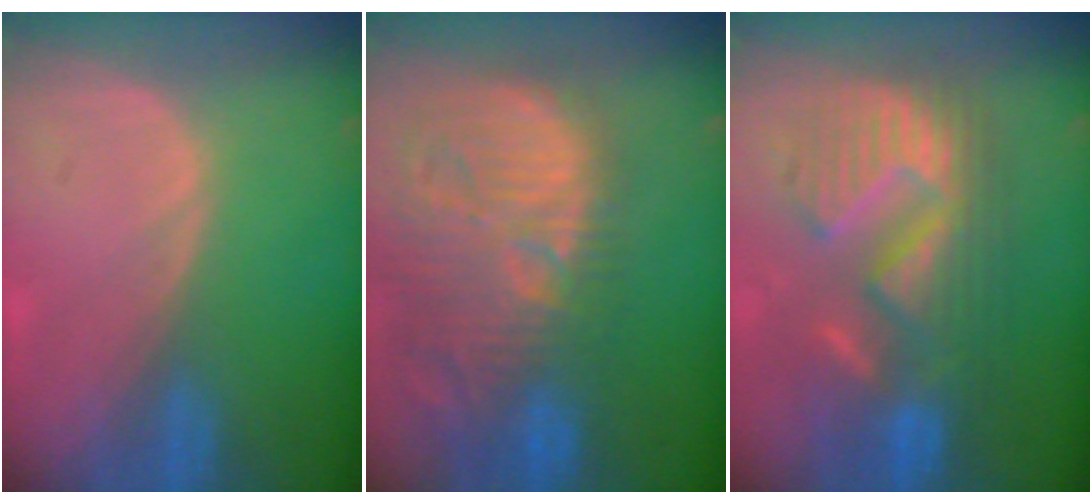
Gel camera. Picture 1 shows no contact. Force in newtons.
{"total": 15.1, "press": 13.2, "slide": 7.4}
{"total": 11.5, "press": 11.4, "slide": 1.0}